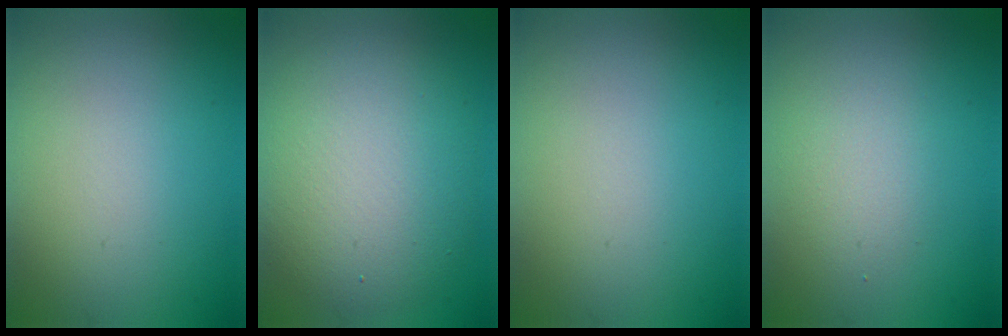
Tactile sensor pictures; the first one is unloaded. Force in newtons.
{"total": 7.9, "press": 7.8, "slide": 0.7}
{"total": 0.0}
{"total": 1.8, "press": 1.8, "slide": 0.0}